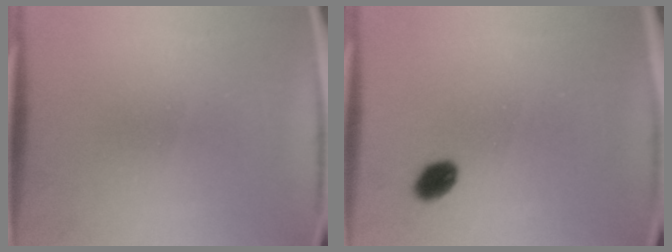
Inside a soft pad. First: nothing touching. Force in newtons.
{"total": 3.6}